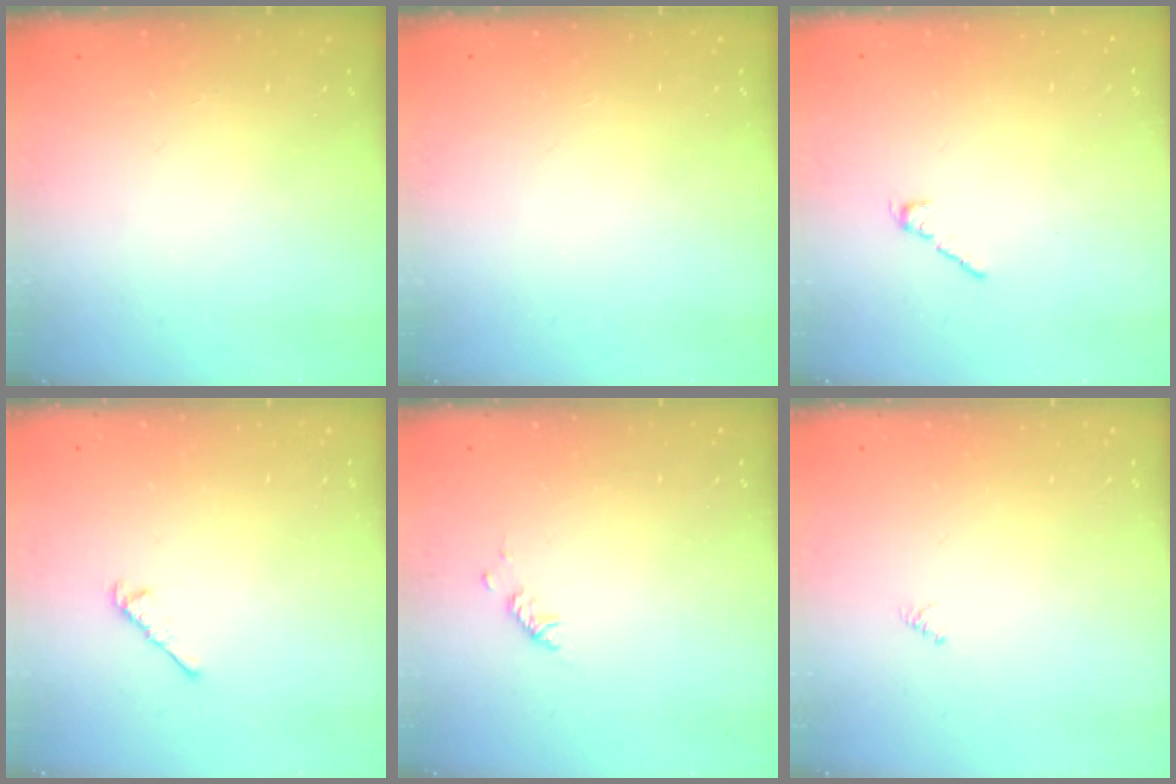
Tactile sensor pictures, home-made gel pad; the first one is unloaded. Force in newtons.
{"total": 0.0}
{"total": 2.5, "press": 2.4, "slide": 0.7}
{"total": 3.9, "press": 3.8, "slide": 0.8}
{"total": 2.9, "press": 2.9, "slide": 0.6}
{"total": 0.0}